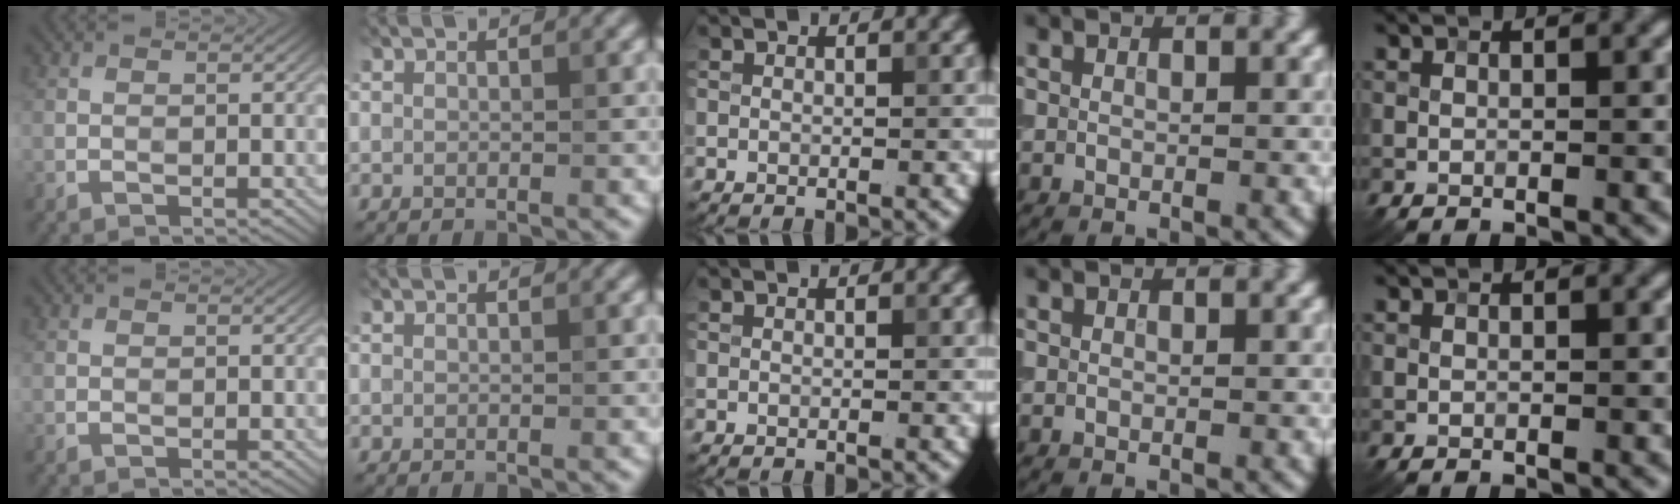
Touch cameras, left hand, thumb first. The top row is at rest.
{}